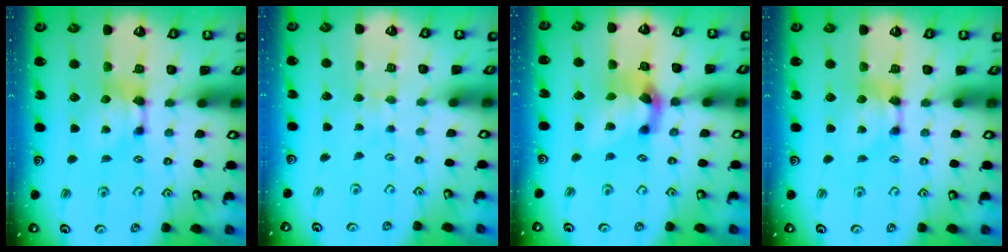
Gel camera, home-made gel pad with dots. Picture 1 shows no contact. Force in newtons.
{"total": 2.9, "press": 2.8, "slide": 0.4}
{"total": 5.3, "press": 4.8, "slide": 2.1}
{"total": 0.0}